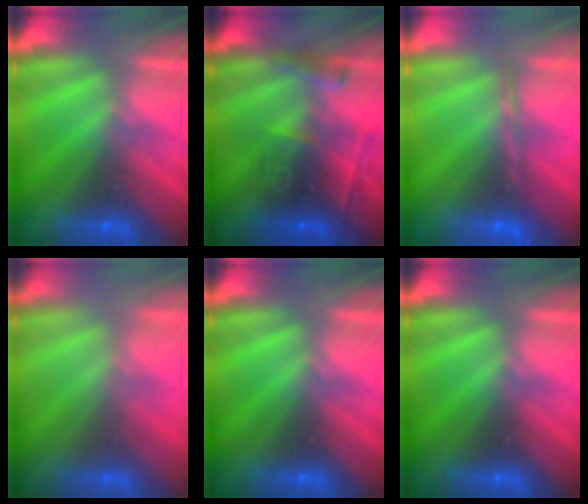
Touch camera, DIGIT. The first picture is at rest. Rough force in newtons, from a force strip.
{"total": 2.9}
{"total": 1.7}
{"total": 2.6}
{"total": 0.0}
{"total": 0.0}